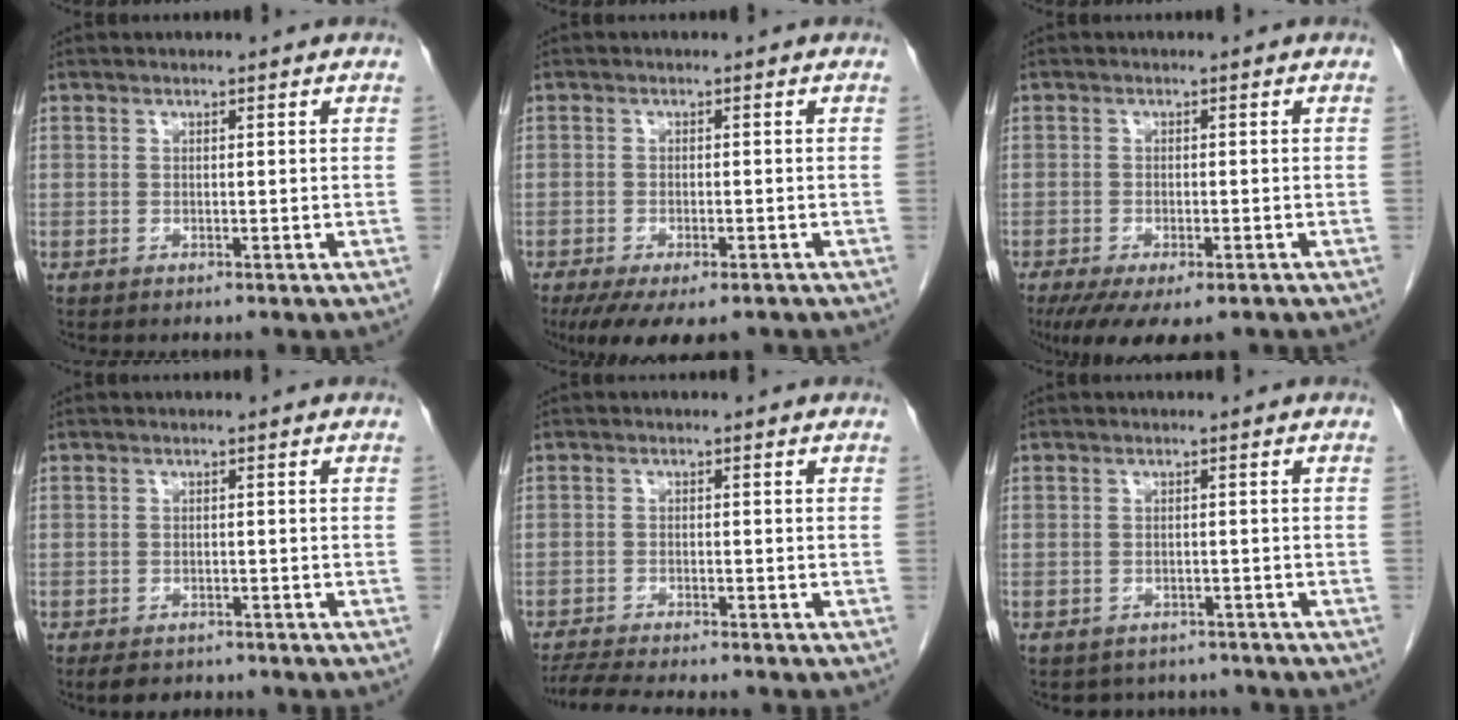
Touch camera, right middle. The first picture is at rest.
{"total": 9.6, "force": [-6.9, 3.4, 5.8], "torque": [-0.087, -0.013, -0.102]}
{"total": 9.4, "force": [-6.6, 3.2, 5.8], "torque": [-0.090, -0.015, -0.100]}
{"total": 4.1, "force": [-3.4, 1.9, 1.4], "torque": [-0.022, -0.004, -0.044]}
{"total": 7.1, "force": [-6.4, 0.2, 3.0], "torque": [-0.051, -0.017, -0.104]}
{"total": 5.1, "force": [-4.4, 2.5, 0.2], "torque": [0.003, 0.010, -0.051]}